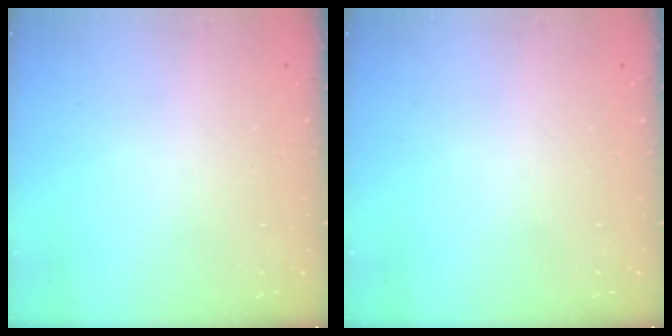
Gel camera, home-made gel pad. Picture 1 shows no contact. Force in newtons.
{"total": 0.0}